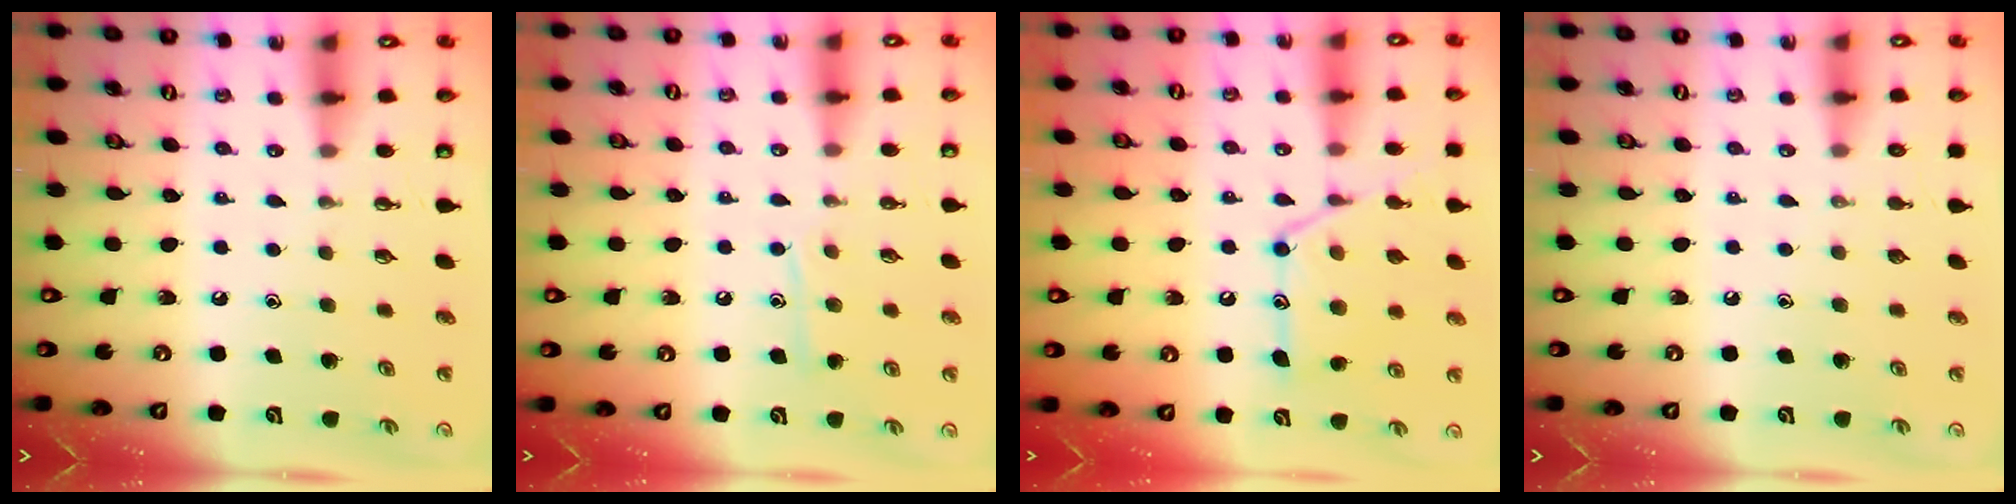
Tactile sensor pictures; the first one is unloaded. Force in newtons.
{"total": 7.4, "press": 7.4, "slide": 0.8}
{"total": 13.6, "press": 13.6, "slide": 1.2}
{"total": 0.0}